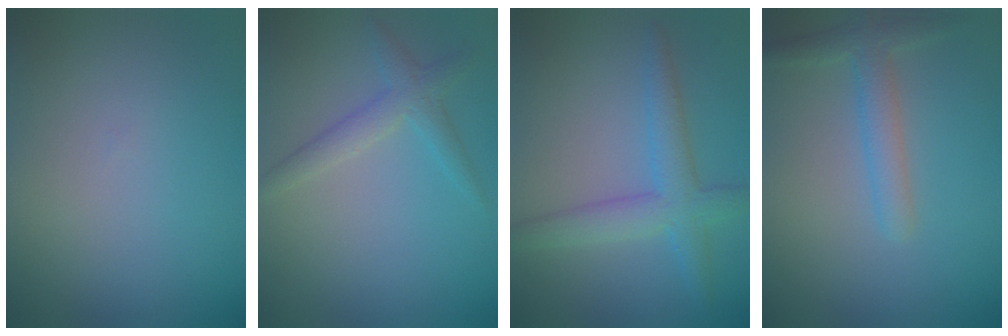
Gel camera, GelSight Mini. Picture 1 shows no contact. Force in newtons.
{"total": 2.3, "press": 2.3, "slide": 0.2}
{"total": 3.8, "press": 3.8, "slide": 0.2}
{"total": 2.6, "press": 2.6, "slide": 0.2}